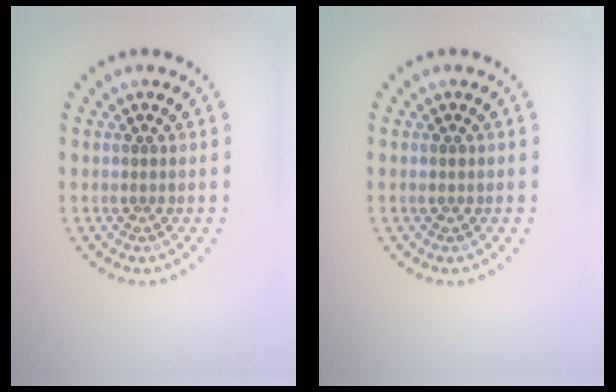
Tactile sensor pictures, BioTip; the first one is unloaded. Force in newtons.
{"total": 0.6, "press": 0.6, "slide": 0.1}